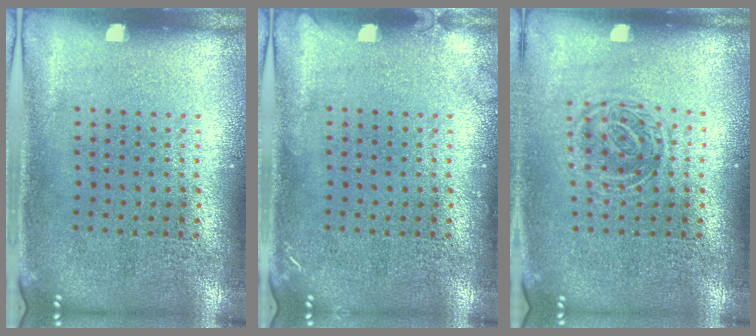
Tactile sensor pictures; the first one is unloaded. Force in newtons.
{"total": 0.8, "press": 0.8, "slide": 0.1}
{"total": 1.3, "press": 1.1, "slide": 0.7}